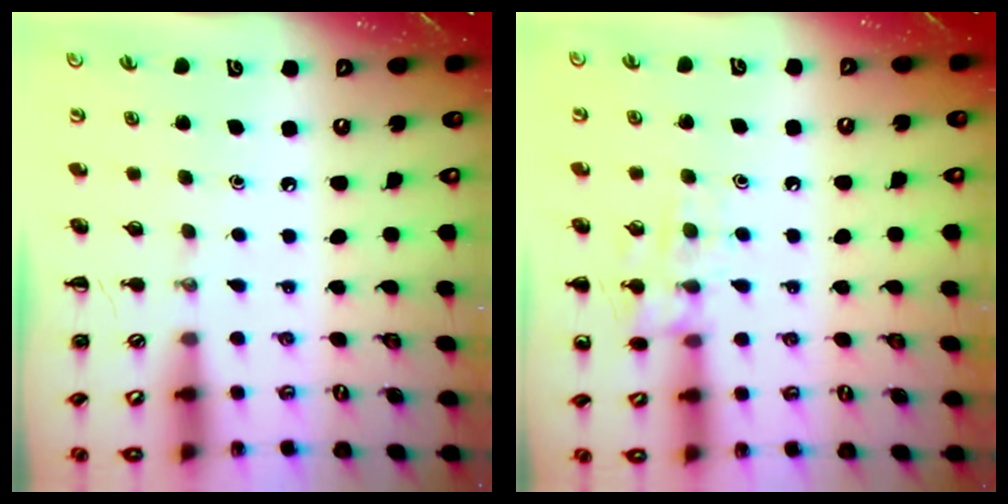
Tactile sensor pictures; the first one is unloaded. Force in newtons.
{"total": 9.9, "press": 9.9, "slide": 0.8}